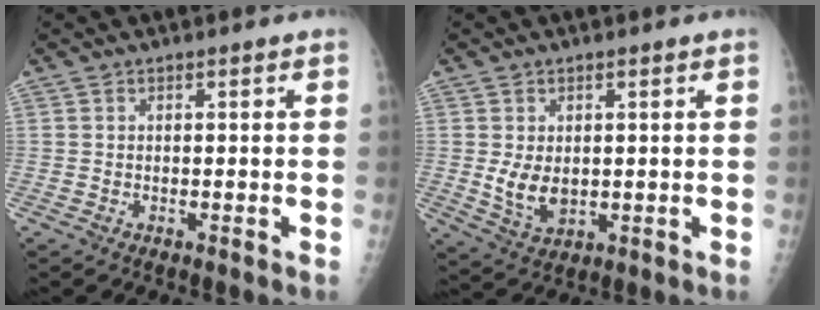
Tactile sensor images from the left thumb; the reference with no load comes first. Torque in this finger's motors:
{"motor_torque": [-0.23, 0.46, 0.46, -0.12, 0.08]}